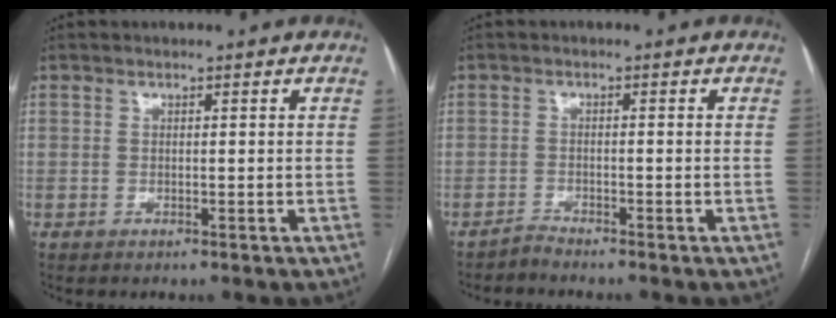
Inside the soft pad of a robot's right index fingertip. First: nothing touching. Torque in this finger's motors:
{"motor_torque": [-1.62, -0.34, -1.05, -0.21]}